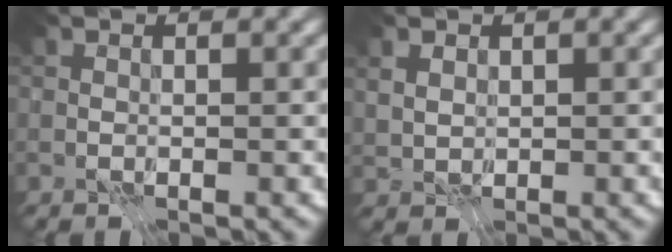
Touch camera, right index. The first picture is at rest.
{"total": 1.3, "force": [0.7, 0.9, 0.7], "torque": [-0.017, -0.001, 0.013]}